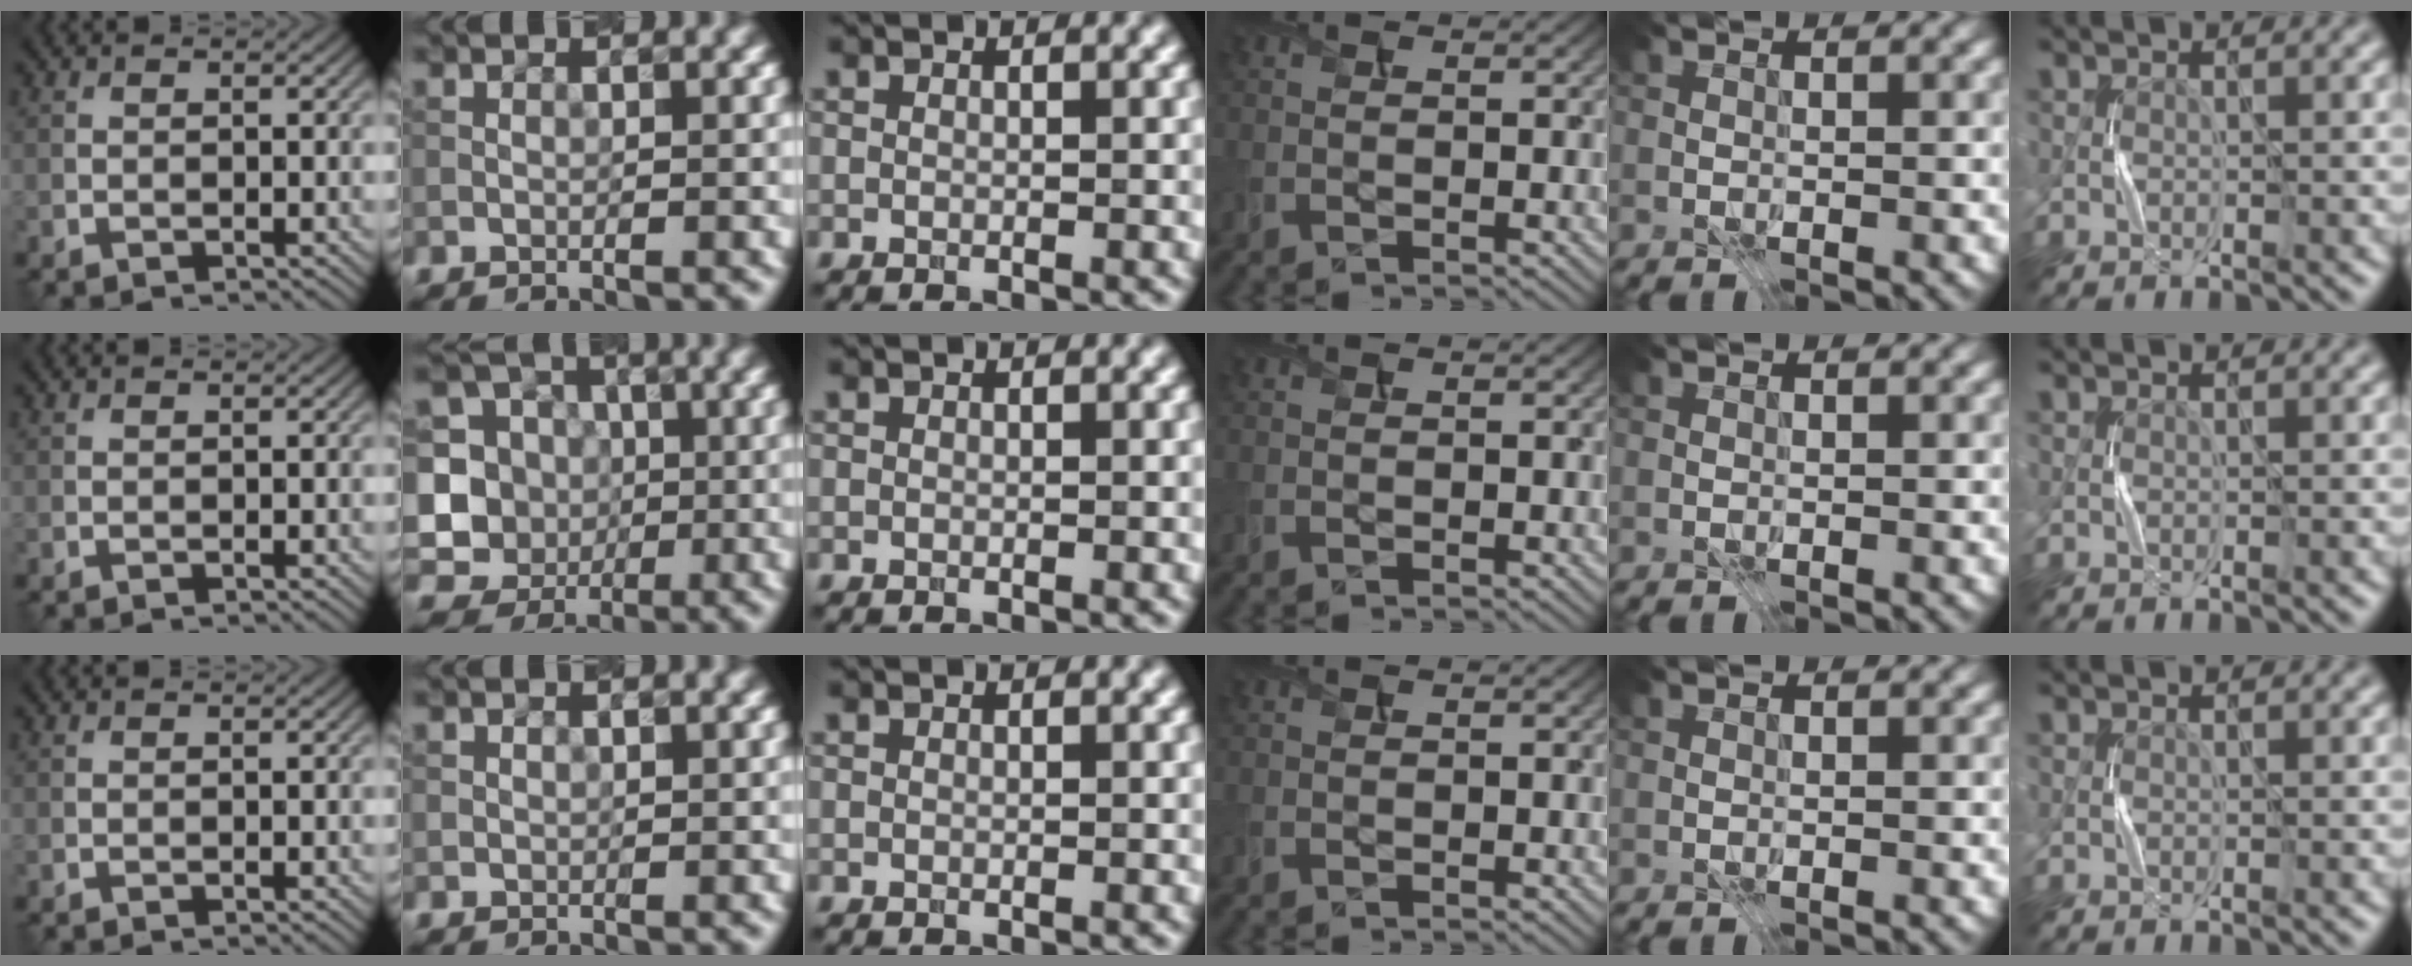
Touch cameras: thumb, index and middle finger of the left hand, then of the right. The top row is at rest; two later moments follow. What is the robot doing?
{"motion": "press", "object": "sticker"}